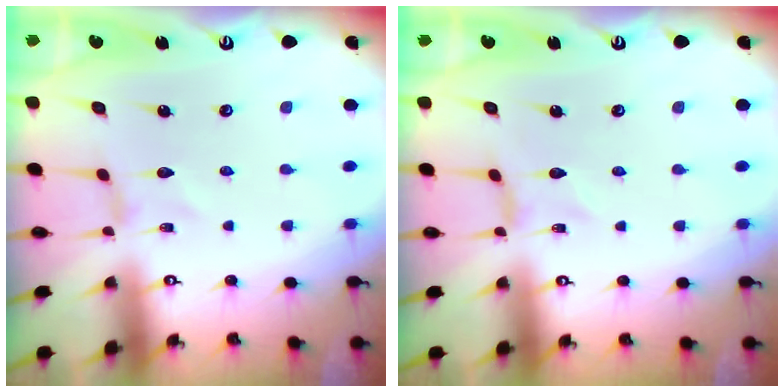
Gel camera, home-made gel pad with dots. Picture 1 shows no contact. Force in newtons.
{"total": 0.0}